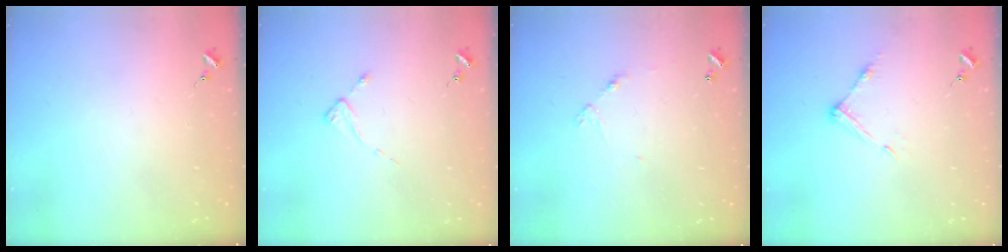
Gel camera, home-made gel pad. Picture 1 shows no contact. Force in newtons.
{"total": 1.9, "press": 1.8, "slide": 0.3}
{"total": 4.6, "press": 4.6, "slide": 0.3}
{"total": 6.8, "press": 6.7, "slide": 0.4}